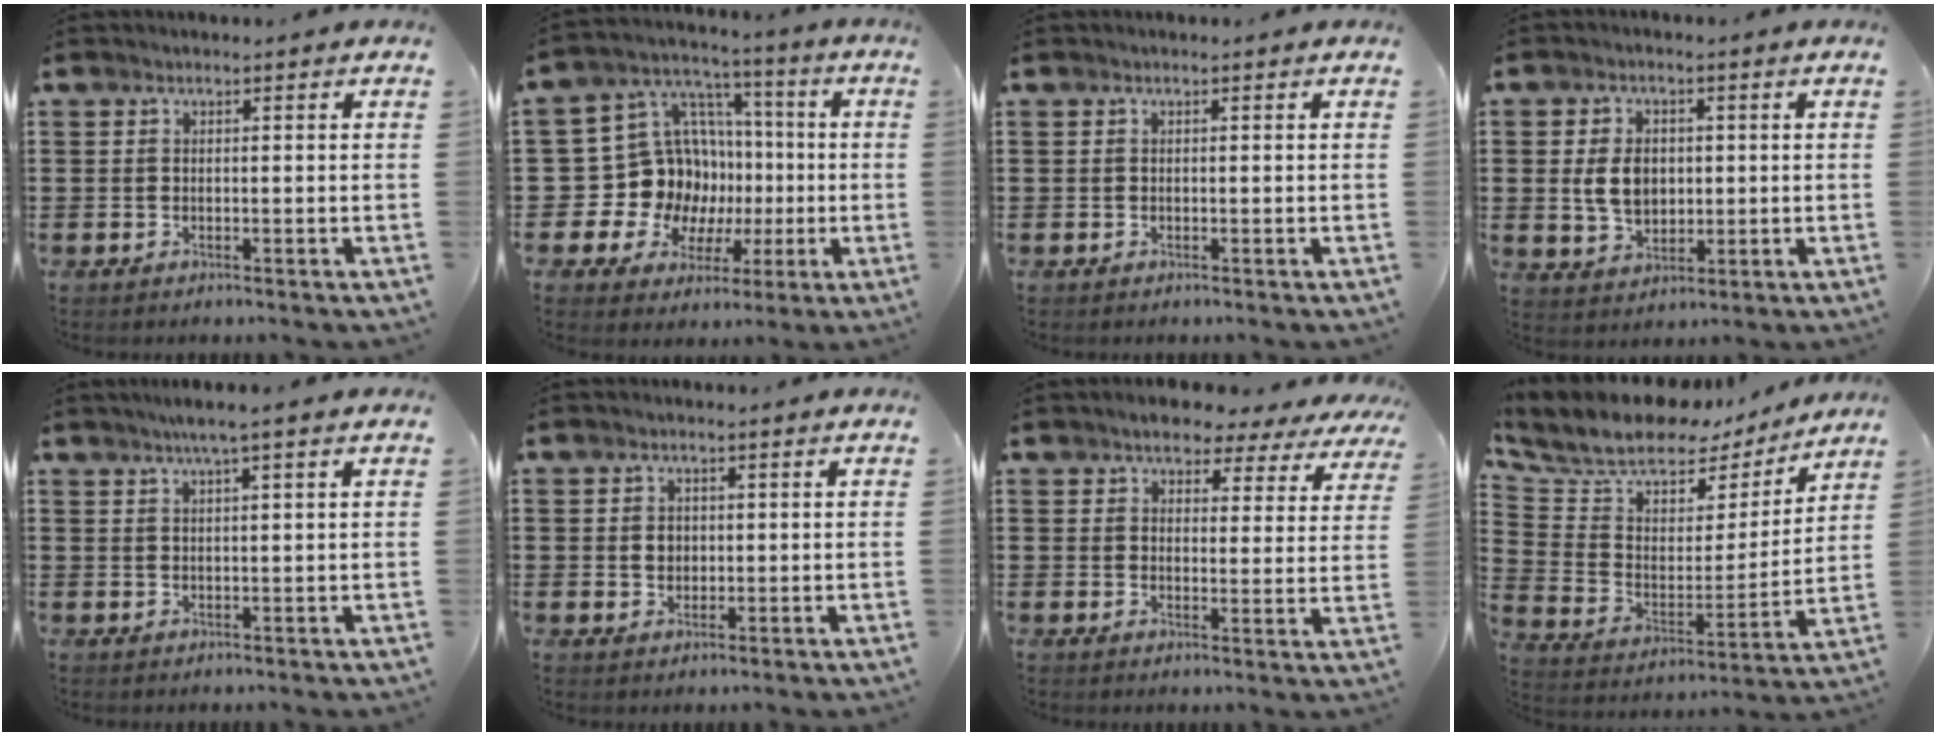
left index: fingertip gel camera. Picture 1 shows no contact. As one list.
[{"total": 14.2, "force": [-1.0, 13.2, 5.2], "torque": [-0.142, -0.015, 0.006]}, {"total": 0.0}, {"total": 5.9, "force": [0.5, 4.1, 4.3], "torque": [-0.097, 0.005, 0.002]}, {"total": 2.8, "force": [1.7, -0.2, 2.2], "torque": [-0.045, 0.001, 0.030]}, {"total": 2.2, "force": [0.3, 1.8, 1.1], "torque": [-0.020, 0.005, 0.002]}, {"total": 5.0, "force": [4.6, 1.4, 1.4], "torque": [-0.041, -0.013, 0.079]}, {"total": 9.9, "force": [8.3, 4.2, 3.6], "torque": [-0.100, -0.058, 0.140]}]